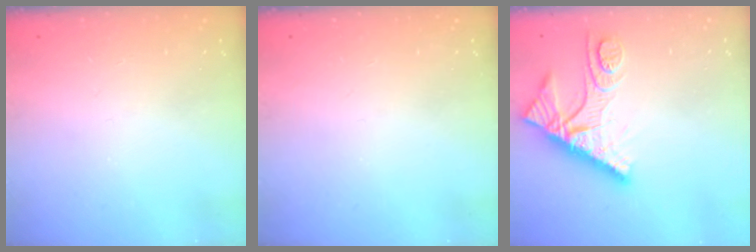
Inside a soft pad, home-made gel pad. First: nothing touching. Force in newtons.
{"total": 0.0}
{"total": 10.7, "press": 10.6, "slide": 1.1}